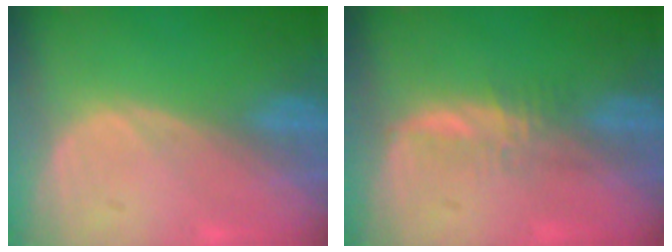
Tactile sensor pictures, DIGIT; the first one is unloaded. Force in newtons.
{"total": 2.3, "press": 2.2, "slide": 0.6}